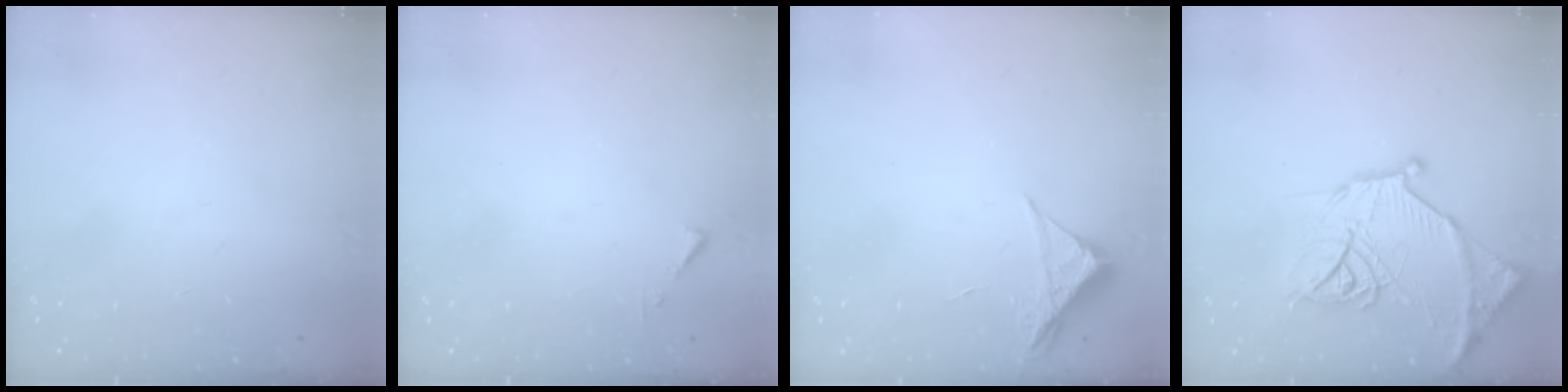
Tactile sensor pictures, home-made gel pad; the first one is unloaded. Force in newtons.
{"total": 3.2, "press": 3.2, "slide": 0.4}
{"total": 4.2, "press": 4.2, "slide": 0.4}
{"total": 16.8, "press": 16.7, "slide": 1.5}